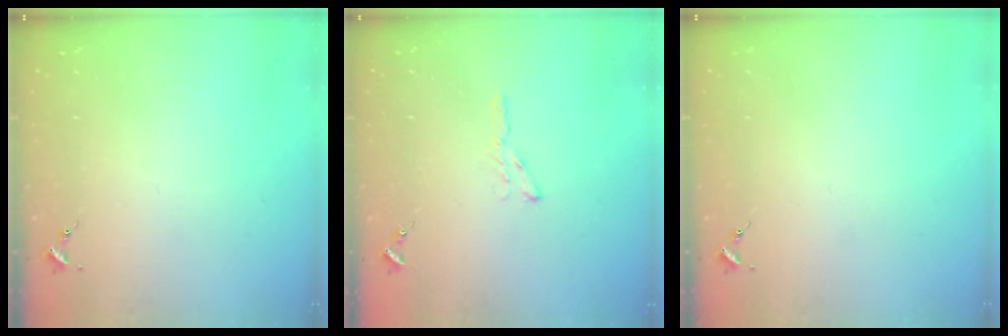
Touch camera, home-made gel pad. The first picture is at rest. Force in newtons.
{"total": 4.5, "press": 4.4, "slide": 0.6}
{"total": 0.0}